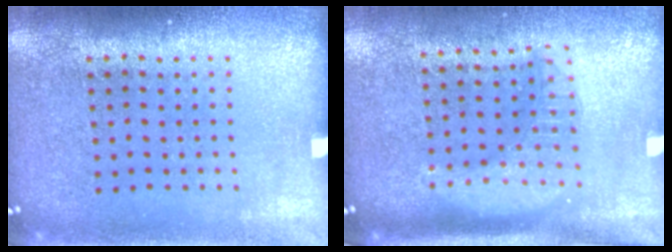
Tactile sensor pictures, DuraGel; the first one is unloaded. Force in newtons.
{"total": 1.8, "press": 1.5, "slide": 0.9}